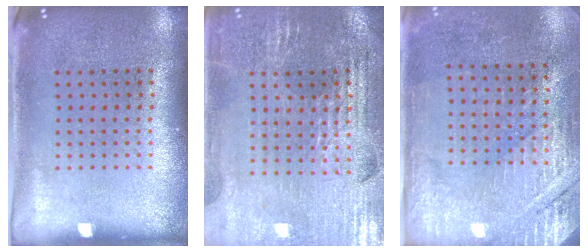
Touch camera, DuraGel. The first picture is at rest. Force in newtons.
{"total": 2.9, "press": 2.9, "slide": 0.5}
{"total": 2.8, "press": 2.7, "slide": 0.9}